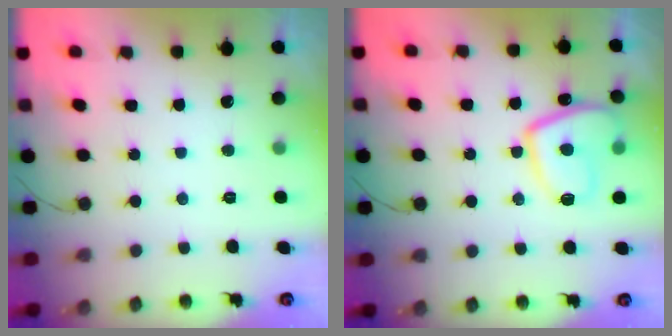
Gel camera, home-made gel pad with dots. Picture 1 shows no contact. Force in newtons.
{"total": 11.7, "press": 11.6, "slide": 1.2}